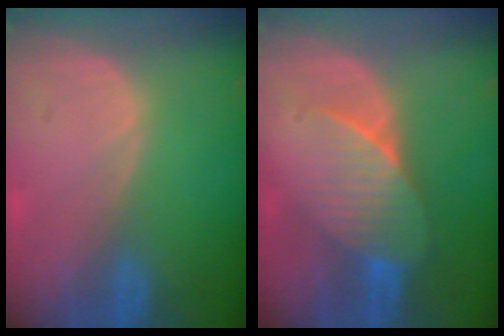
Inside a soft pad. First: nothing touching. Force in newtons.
{"total": 7.0, "press": 6.6, "slide": 2.3}